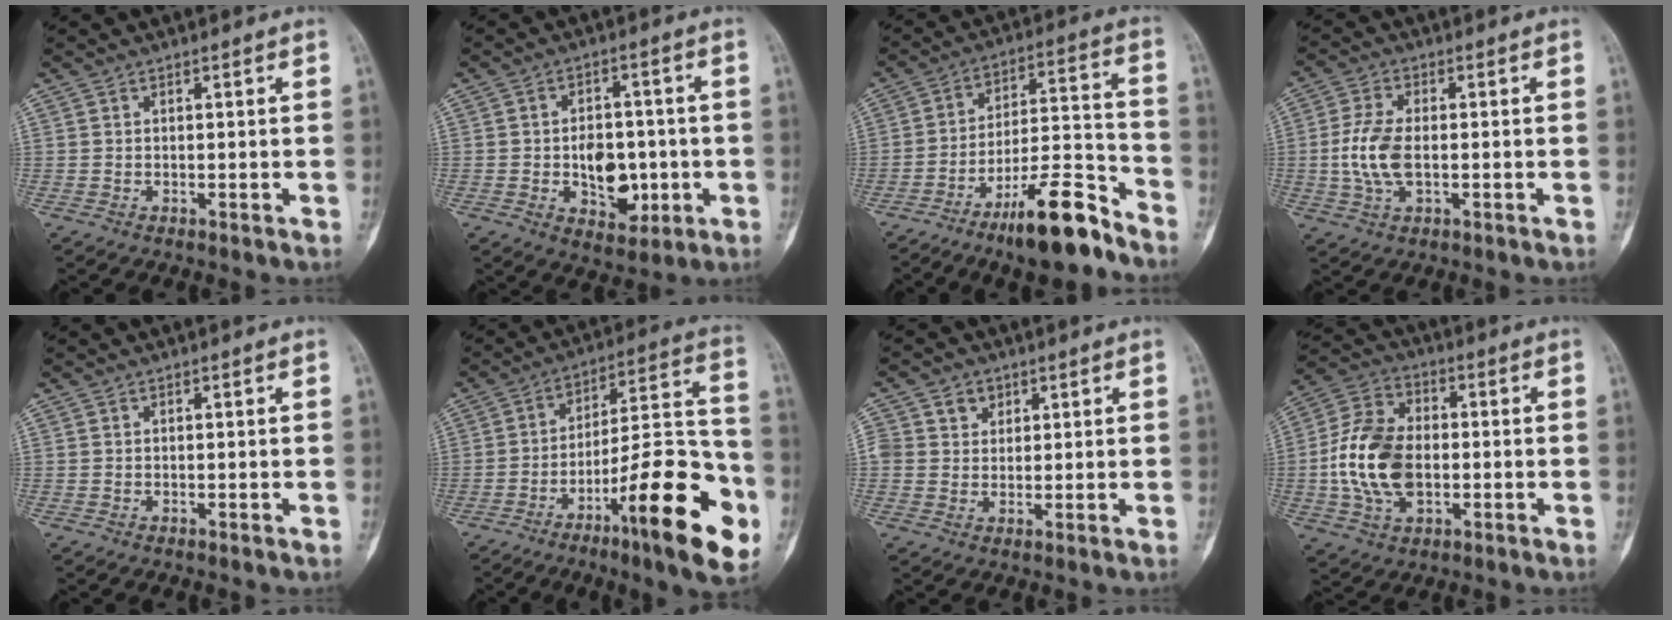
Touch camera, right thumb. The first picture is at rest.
{"total": 10.5, "force": [-1.9, 7.1, 7.5], "torque": [-0.072, 0.011, -0.017]}
{"total": 15.8, "force": [-11.0, 3.9, 10.7], "torque": [-0.162, 0.086, -0.184]}
{"total": 8.0, "force": [-0.9, 4.1, 6.9], "torque": [-0.153, 0.008, -0.018]}
{"total": 0.0}
{"total": 23.8, "force": [-10.2, 5.3, 20.8], "torque": [-0.290, 0.059, -0.153]}
{"total": 5.3, "force": [2.0, 4.7, 1.7], "torque": [-0.003, 0.001, 0.034]}
{"total": 14.9, "force": [-1.6, 9.6, 11.3], "torque": [-0.215, 0.021, -0.030]}